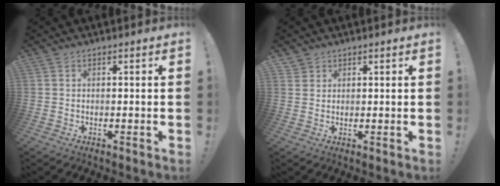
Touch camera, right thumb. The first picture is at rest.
{"total": 1.6, "force": [1.3, 0.8, 0.1], "torque": [-0.005, -0.007, 0.025]}